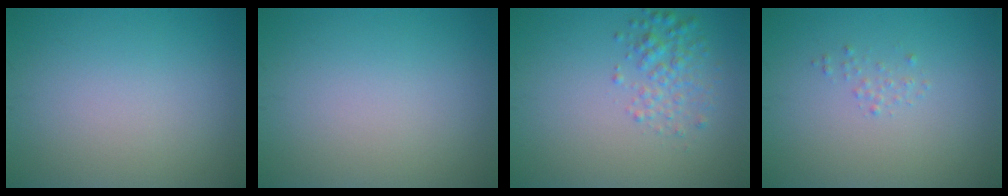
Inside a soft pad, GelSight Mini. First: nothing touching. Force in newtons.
{"total": 0.0}
{"total": 2.4, "press": 2.4, "slide": 0.1}
{"total": 0.7, "press": 0.7, "slide": 0.1}